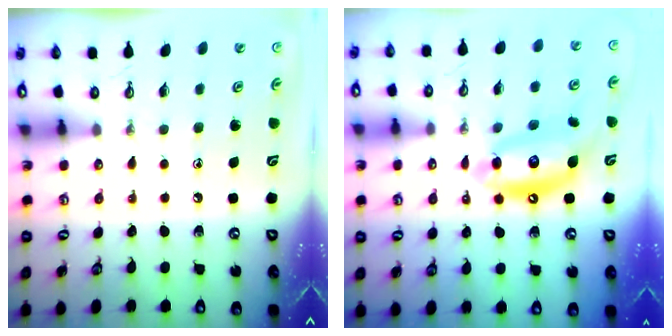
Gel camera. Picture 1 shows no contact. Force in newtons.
{"total": 13.5, "press": 13.4, "slide": 1.1}